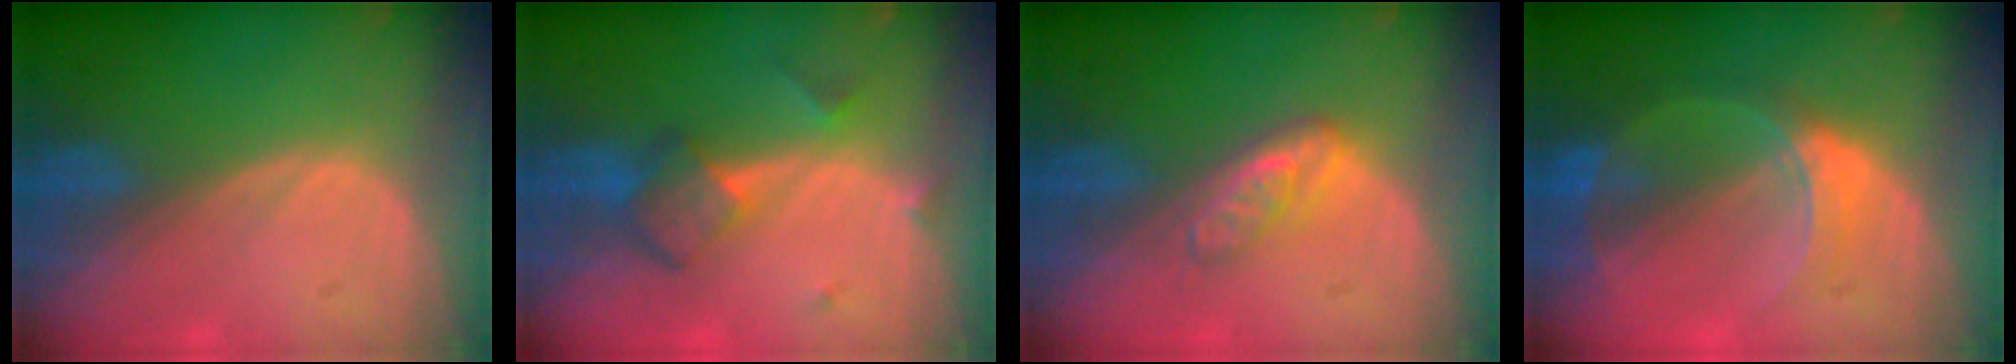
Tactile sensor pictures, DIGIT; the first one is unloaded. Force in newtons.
{"total": 5.9, "press": 5.2, "slide": 2.9}
{"total": 4.8, "press": 4.2, "slide": 2.3}
{"total": 6.8, "press": 6.0, "slide": 3.2}